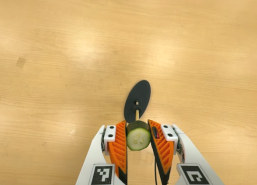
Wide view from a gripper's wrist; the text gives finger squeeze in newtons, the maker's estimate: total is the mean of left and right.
{"total": 8.3, "left": 7.4, "right": 9.2}